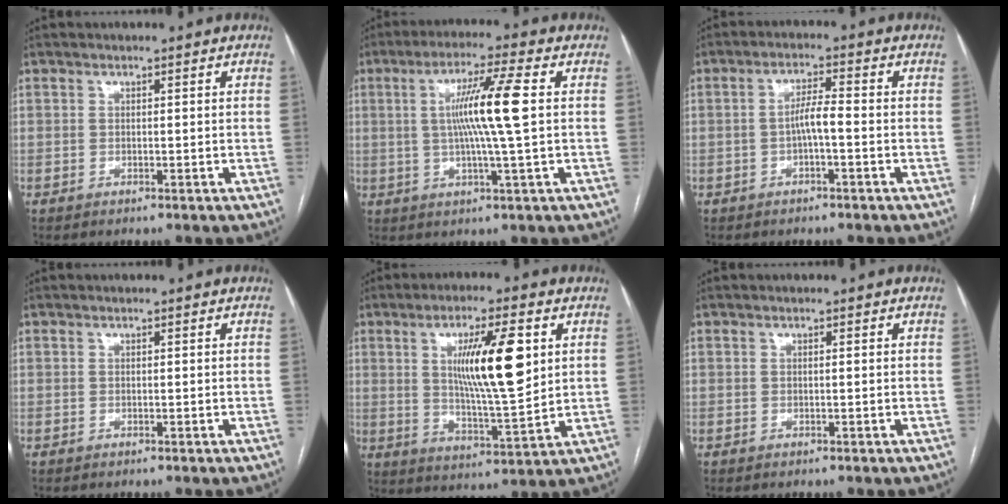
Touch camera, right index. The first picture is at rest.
{"total": 9.9, "force": [1.1, -1.0, 9.8], "torque": [-0.181, 0.002, 0.020]}
{"total": 3.5, "force": [-0.9, 0.3, 3.4], "torque": [-0.061, 0.008, -0.014]}
{"total": 0.0}
{"total": 12.8, "force": [3.5, 1.7, 12.2], "torque": [-0.212, -0.004, 0.062]}
{"total": 0.0}